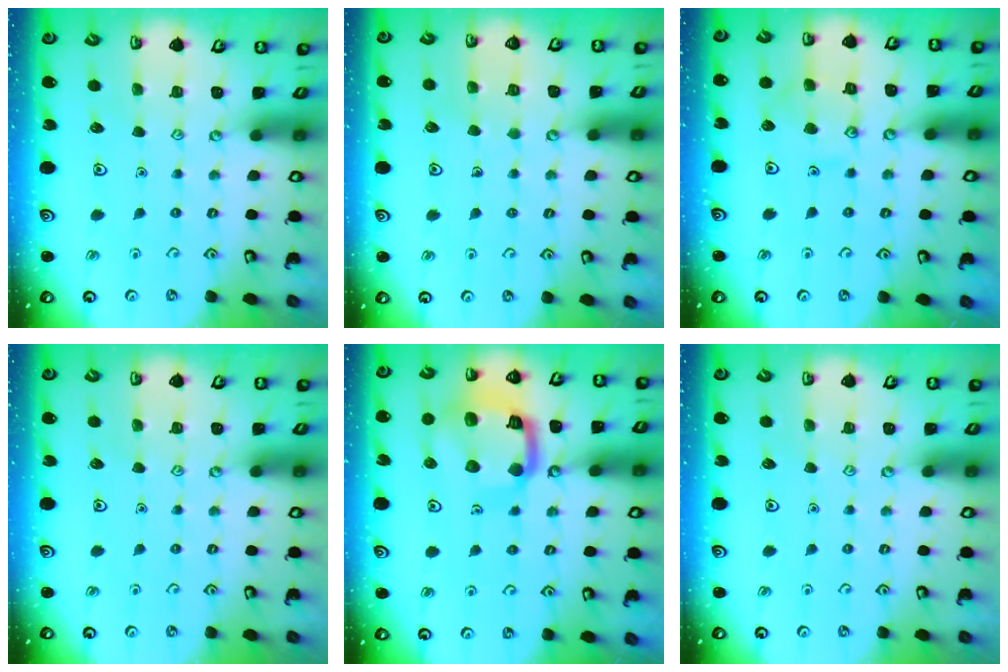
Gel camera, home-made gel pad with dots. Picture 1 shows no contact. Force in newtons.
{"total": 3.1, "press": 3.1, "slide": 0.2}
{"total": 9.4, "press": 9.4, "slide": 0.8}
{"total": 0.0}
{"total": 16.6, "press": 16.5, "slide": 1.8}
{"total": 0.0}